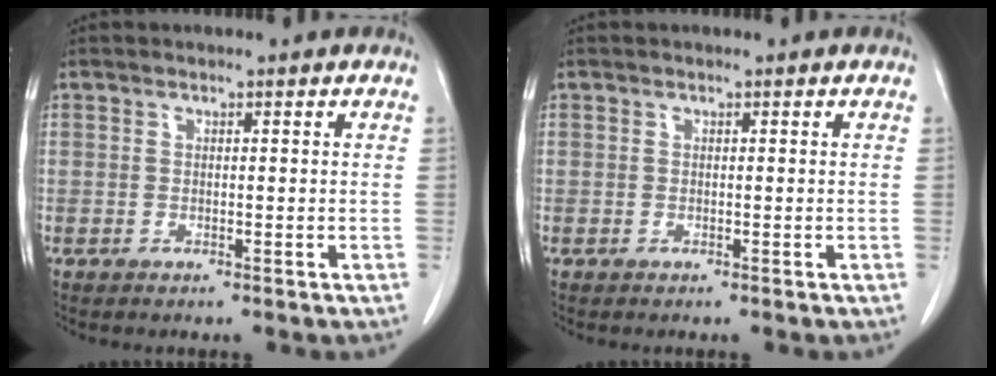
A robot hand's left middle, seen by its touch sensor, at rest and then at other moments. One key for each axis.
{"total": 0.0}